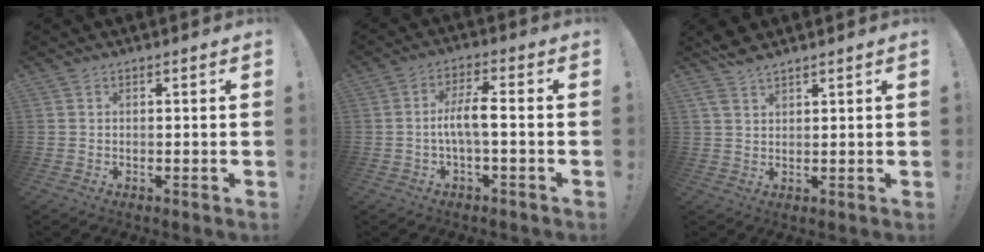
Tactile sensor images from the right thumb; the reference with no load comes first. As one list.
[{"total": 7.3, "force": [-1.2, 1.7, 7.0], "torque": [-0.131, 0.008, -0.022]}, {"total": 4.2, "force": [3.0, 2.2, 1.9], "torque": [-0.033, -0.008, 0.057]}]